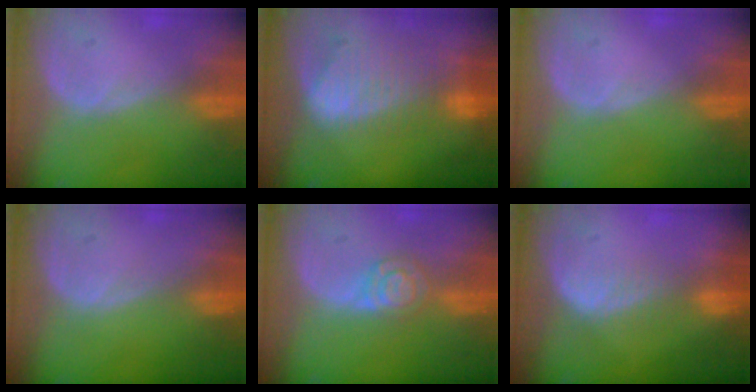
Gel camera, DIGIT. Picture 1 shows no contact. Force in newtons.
{"total": 9.1, "press": 8.0, "slide": 4.4}
{"total": 0.0}
{"total": 0.0}
{"total": 4.7, "press": 4.2, "slide": 2.1}
{"total": 3.1, "press": 2.6, "slide": 1.7}